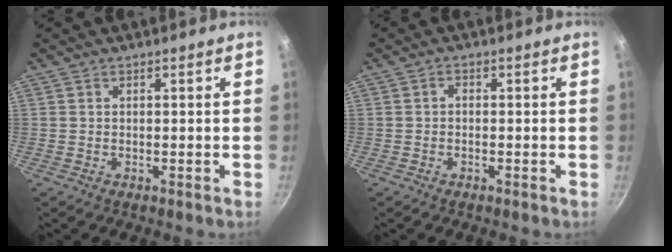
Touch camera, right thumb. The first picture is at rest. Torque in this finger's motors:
{"motor_torque": [-0.26, -0.54, 0.31, 0.39, -0.06]}